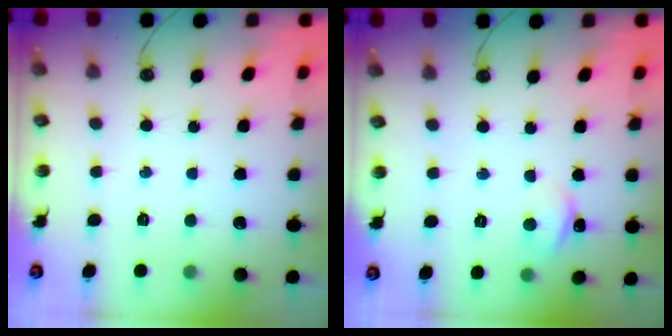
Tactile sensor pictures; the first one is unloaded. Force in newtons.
{"total": 3.0, "press": 3.0, "slide": 0.4}